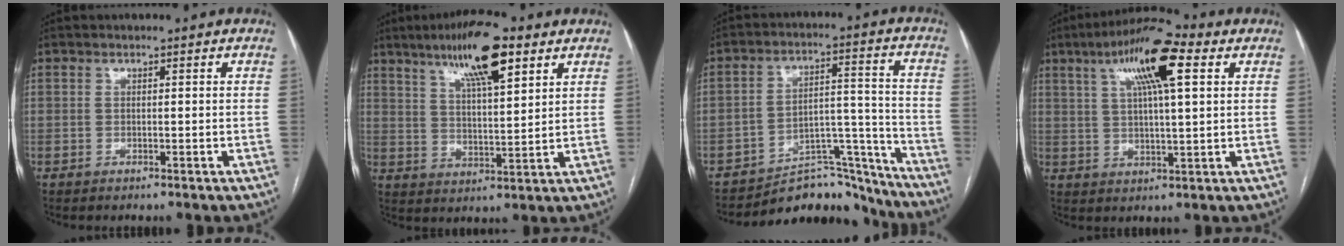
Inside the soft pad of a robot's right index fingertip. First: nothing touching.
{"total": 12.5, "force": [7.6, 2.4, 9.6], "torque": [-0.169, 0.011, 0.129]}
{"total": 13.5, "force": [-13.0, 3.8, 0.9], "torque": [0.014, 0.069, -0.191]}
{"total": 13.0, "force": [5.8, 2.3, 11.5], "torque": [-0.203, 0.027, 0.093]}